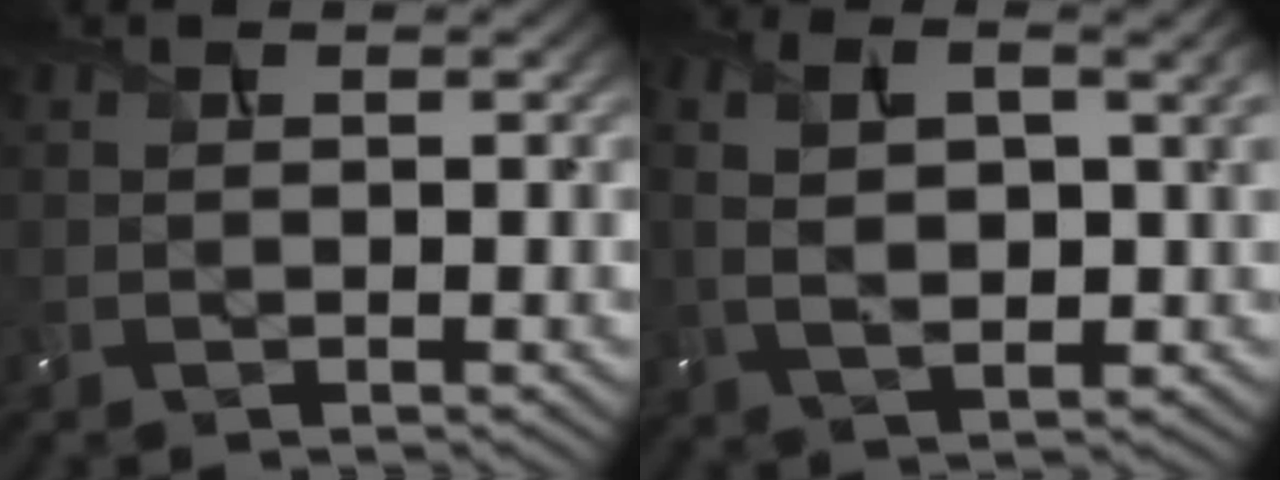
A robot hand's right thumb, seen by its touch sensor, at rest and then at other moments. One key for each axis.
{"total": 8.1, "fx": 1.3, "fy": 3.7, "fz": 7.1, "tx": -0.155, "ty": -0.001, "tz": 0.020}